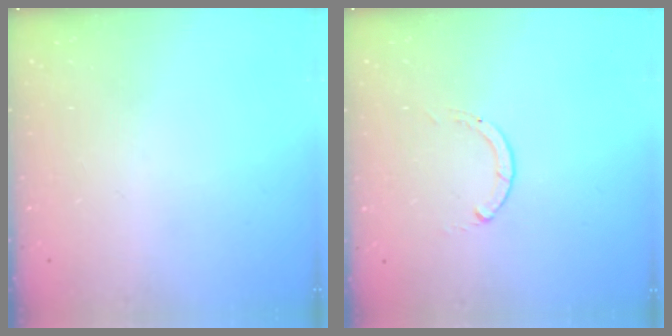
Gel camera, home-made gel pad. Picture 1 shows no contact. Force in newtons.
{"total": 0.0}